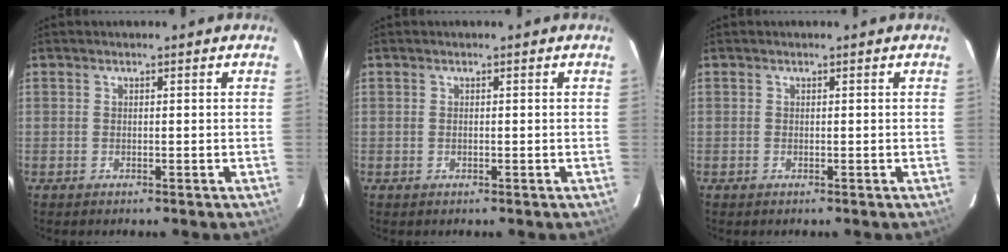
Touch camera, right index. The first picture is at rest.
{"total": 0.0}
{"total": 0.0}